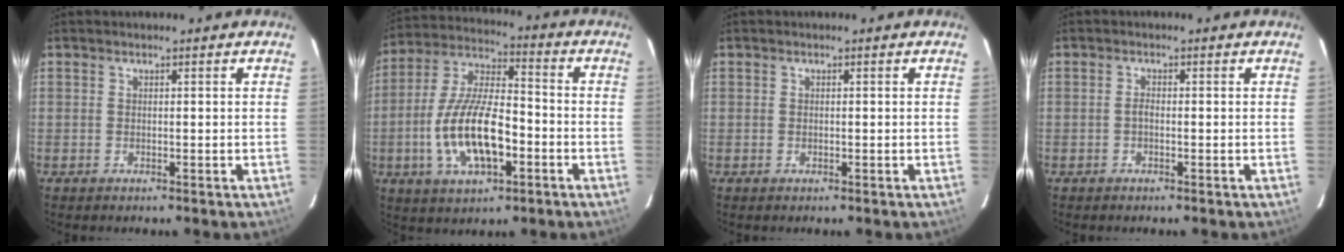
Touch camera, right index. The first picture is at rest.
{"total": 16.1, "force": [-4.7, 6.5, 13.9], "torque": [-0.284, 0.000, -0.081]}
{"total": 0.0}
{"total": 1.0, "force": [-0.4, 0.5, 0.8], "torque": [-0.017, 0.005, -0.009]}